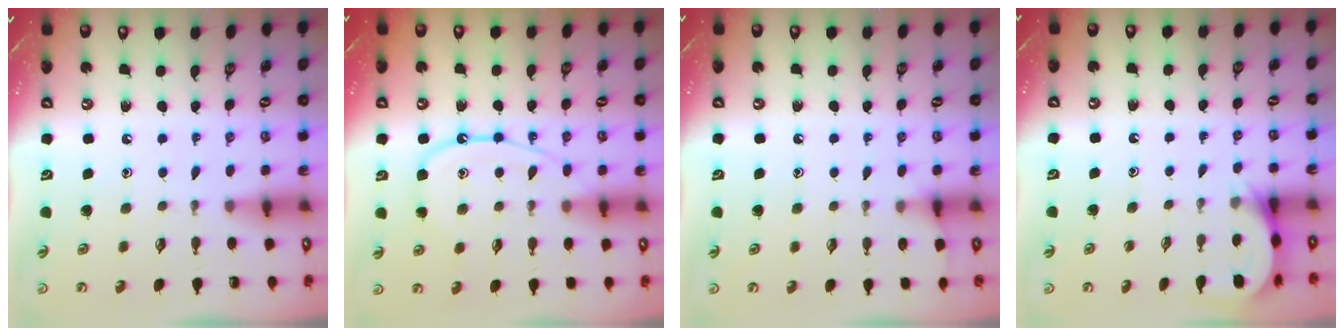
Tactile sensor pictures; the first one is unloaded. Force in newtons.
{"total": 11.8, "press": 11.8, "slide": 1.1}
{"total": 4.3, "press": 4.2, "slide": 0.6}
{"total": 4.1, "press": 4.0, "slide": 0.4}